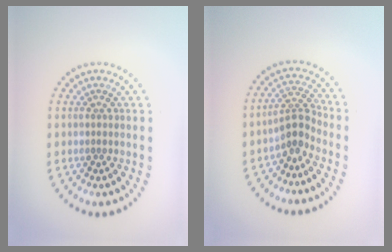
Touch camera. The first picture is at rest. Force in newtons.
{"total": 2.6, "press": 1.8, "slide": 1.8}